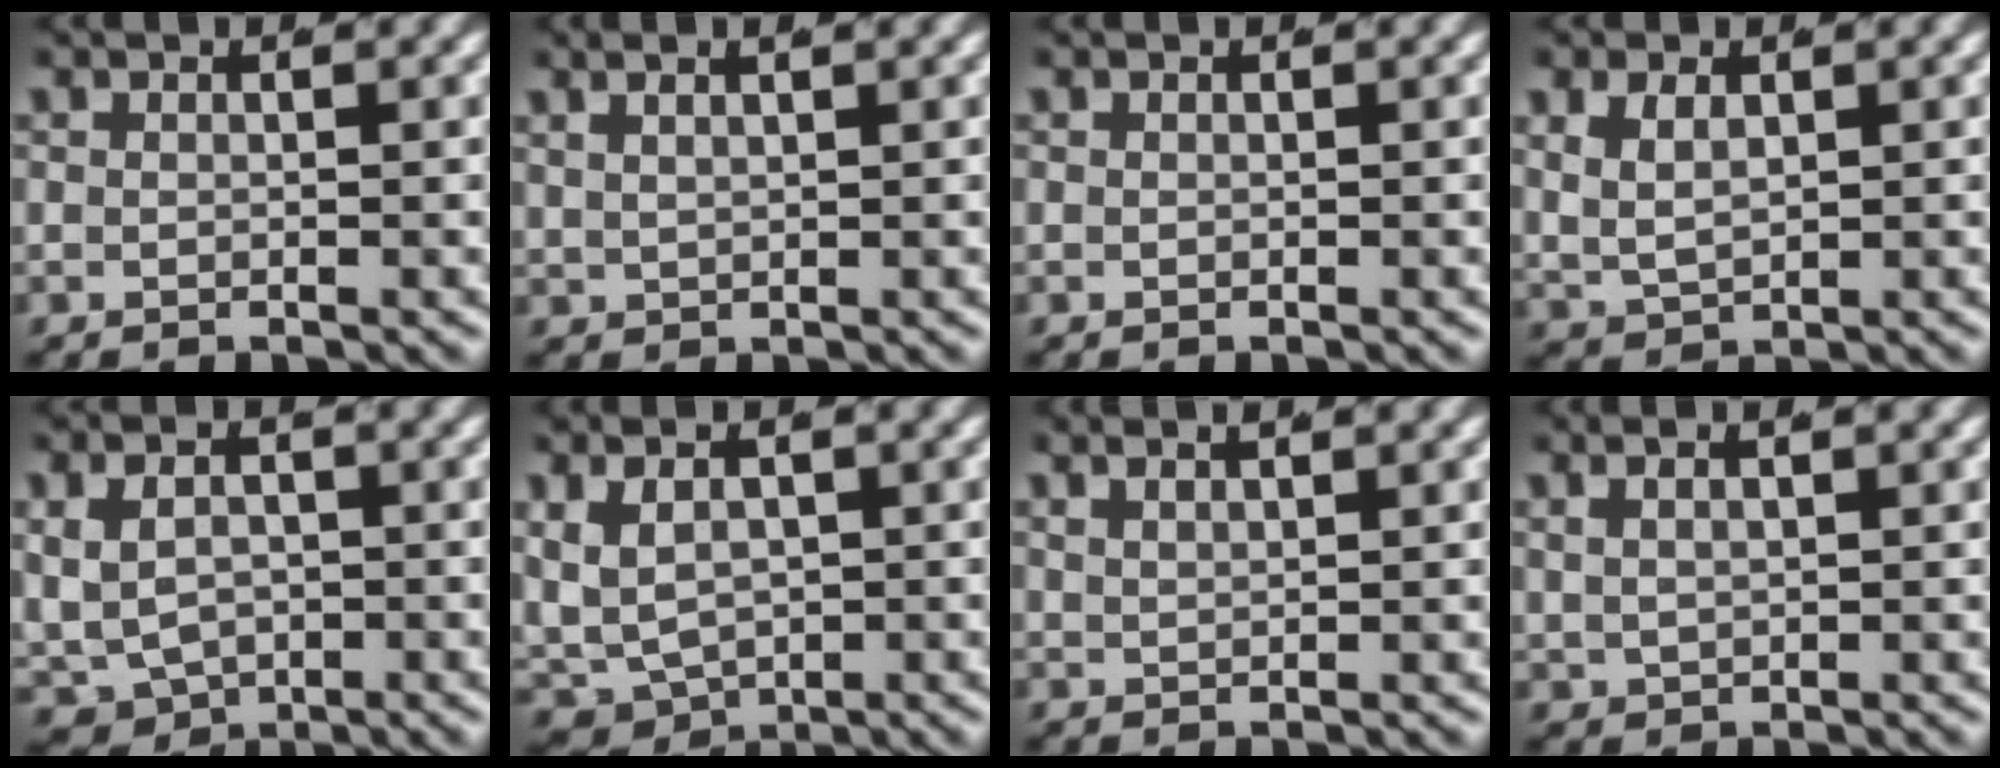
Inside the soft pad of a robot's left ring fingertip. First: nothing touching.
{"total": 2.1, "force": [1.8, 0.5, 1.0], "torque": [-0.012, 0.010, 0.035]}
{"total": 0.0}
{"total": 4.2, "force": [1.0, 3.5, 2.2], "torque": [-0.067, -0.008, 0.026]}
{"total": 8.6, "force": [-1.7, 7.6, 3.6], "torque": [-0.097, -0.046, -0.010]}
{"total": 9.3, "force": [-0.6, 8.2, 4.4], "torque": [-0.129, -0.044, 0.009]}
{"total": 2.8, "force": [2.5, 0.3, 1.2], "torque": [-0.014, 0.011, 0.044]}
{"total": 2.3, "force": [1.6, 0.9, 1.3], "torque": [-0.019, 0.008, 0.036]}